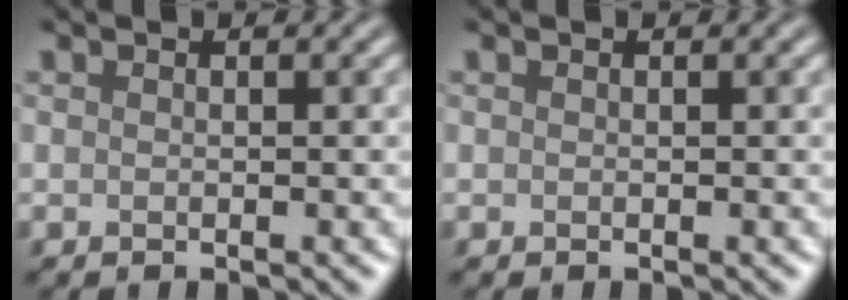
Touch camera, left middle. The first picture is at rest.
{"total": 0.0}